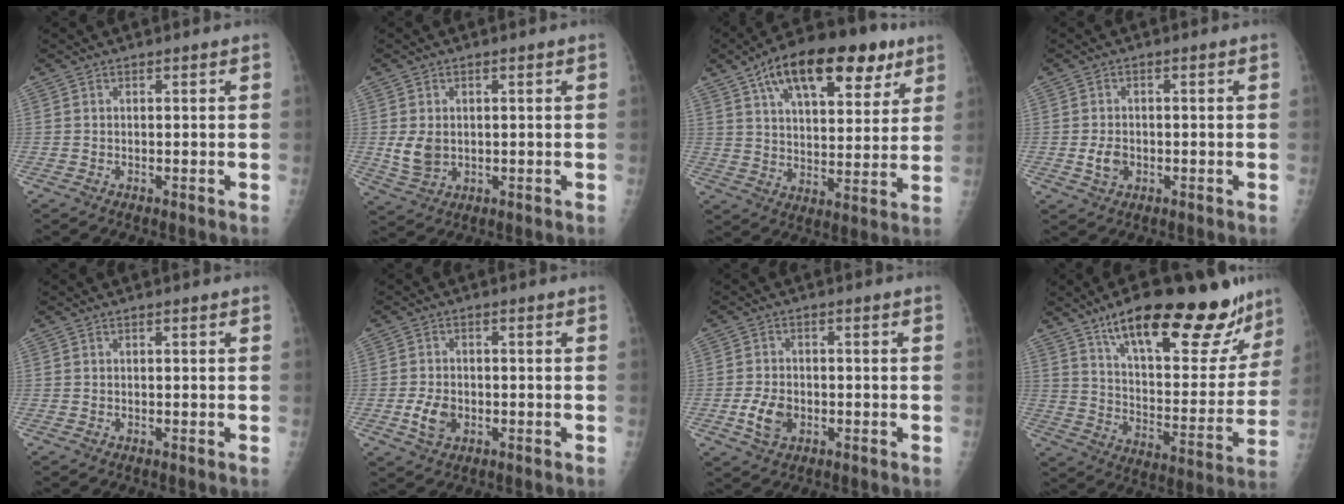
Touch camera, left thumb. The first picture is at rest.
{"total": 4.9, "force": [0.2, 3.7, 3.2], "torque": [-0.052, -0.009, 0.014]}
{"total": 21.3, "force": [11.6, 9.9, 14.8], "torque": [-0.201, -0.013, 0.184]}
{"total": 3.3, "force": [-0.8, 2.4, 2.1], "torque": [-0.033, 0.002, -0.012]}
{"total": 0.0}
{"total": 4.9, "force": [-1.4, 3.4, 3.2], "torque": [-0.055, 0.004, -0.024]}
{"total": 5.4, "force": [-1.7, 3.7, 3.6], "torque": [-0.062, 0.004, -0.029]}
{"total": 27.2, "force": [19.0, 8.8, 17.5], "torque": [-0.214, -0.069, 0.287]}